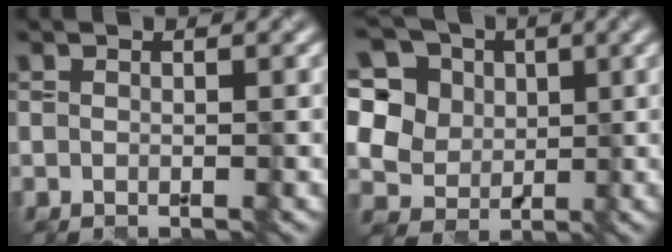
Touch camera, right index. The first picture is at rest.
{"total": 9.1, "force": [3.2, 7.2, 4.6], "torque": [-0.095, 0.013, 0.038]}